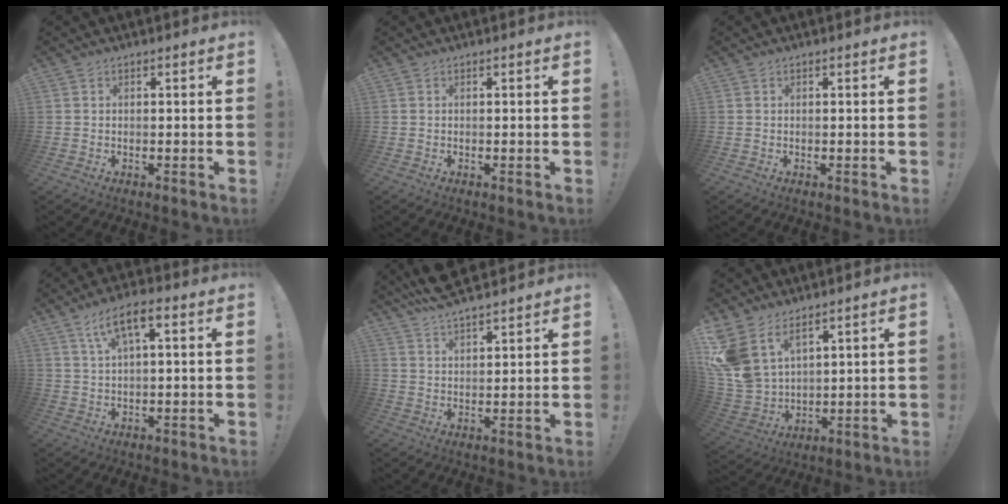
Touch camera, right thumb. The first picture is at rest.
{"total": 0.0}
{"total": 0.0}
{"total": 7.4, "force": [2.6, 2.3, 6.5], "torque": [-0.115, 0.000, 0.045]}
{"total": 7.1, "force": [6.5, 1.5, 2.4], "torque": [-0.050, -0.041, 0.122]}
{"total": 12.5, "force": [7.3, 8.0, 6.4], "torque": [-0.157, -0.052, 0.143]}